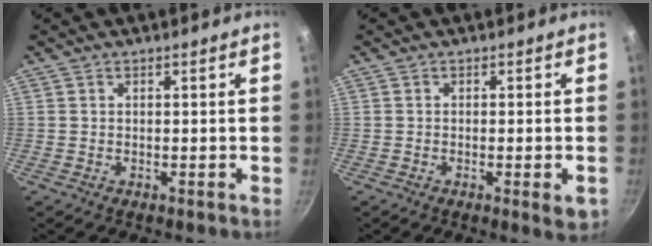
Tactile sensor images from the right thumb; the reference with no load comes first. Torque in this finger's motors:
{"motor_torque": [0.35, 0.66, 0.35, -0.09, 0.08]}